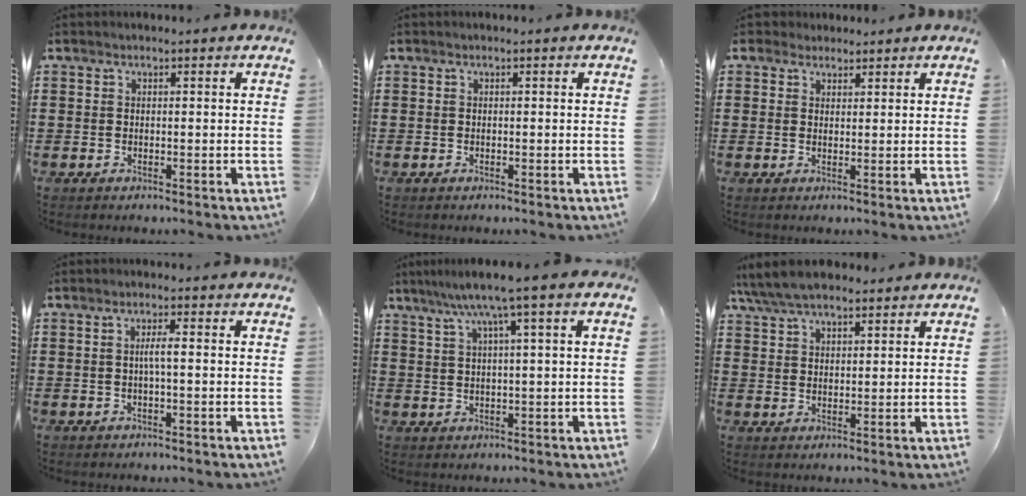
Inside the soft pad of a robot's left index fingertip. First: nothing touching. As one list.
[{"total": 0.0}, {"total": 2.1, "force": [1.8, 1.2, 0.0], "torque": [-0.008, 0.009, 0.034]}, {"total": 2.3, "force": [-0.2, 0.2, 2.3], "torque": [-0.046, 0.001, -0.005]}, {"total": 6.2, "force": [3.2, -0.1, 5.4], "torque": [-0.115, 0.000, 0.049]}, {"total": 6.5, "force": [5.6, 2.0, 2.8], "torque": [-0.071, -0.005, 0.105]}]